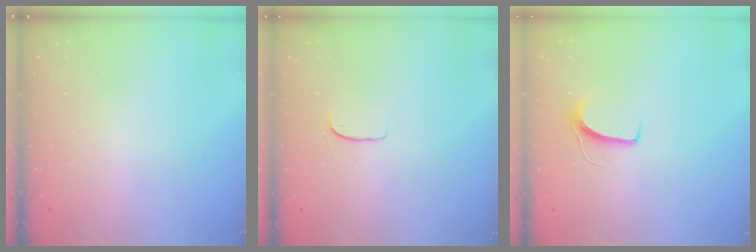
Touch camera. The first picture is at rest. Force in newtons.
{"total": 5.1, "press": 5.1, "slide": 0.4}
{"total": 6.6, "press": 6.6, "slide": 0.5}